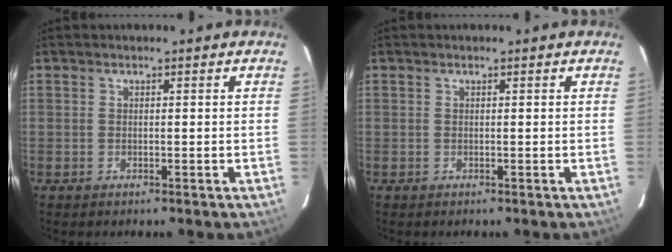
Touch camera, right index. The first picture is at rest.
{"total": 0.0}